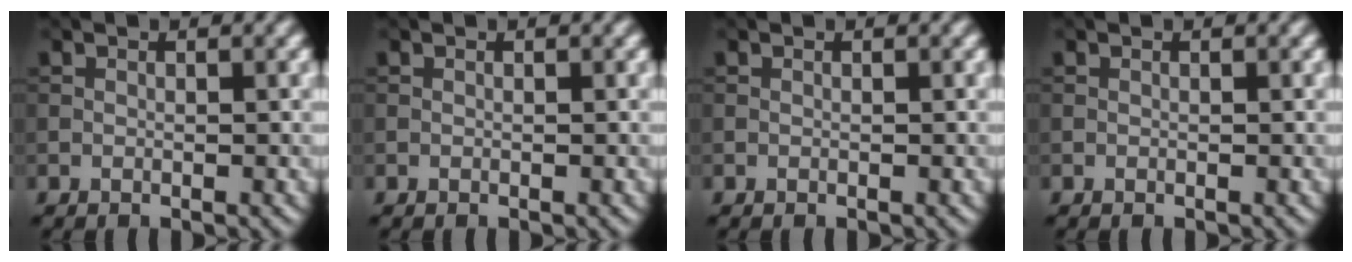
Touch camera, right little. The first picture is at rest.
{"total": 0.0}
{"total": 0.0}
{"total": 0.0}